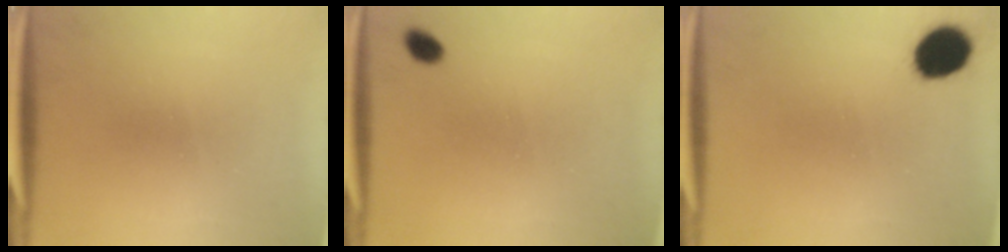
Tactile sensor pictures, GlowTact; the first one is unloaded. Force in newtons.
{"total": 1.9}
{"total": 8.4}